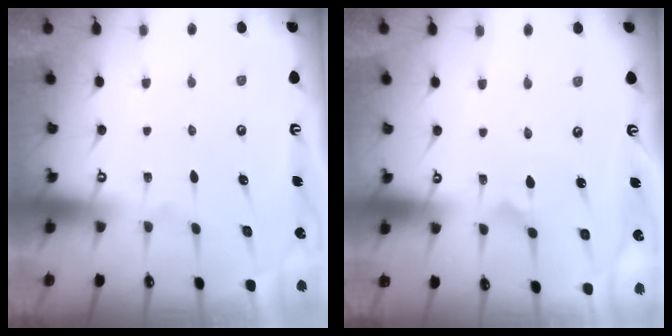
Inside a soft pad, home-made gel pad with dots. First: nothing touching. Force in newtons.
{"total": 2.3, "press": 2.3, "slide": 0.0}